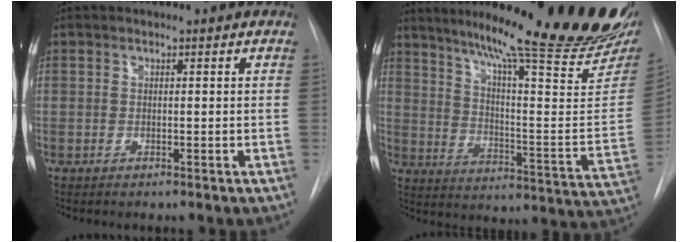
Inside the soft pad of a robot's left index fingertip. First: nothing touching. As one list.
[{"total": 27.7, "force": [22.1, 2.1, 16.6], "torque": [-0.231, -0.084, 0.288]}]